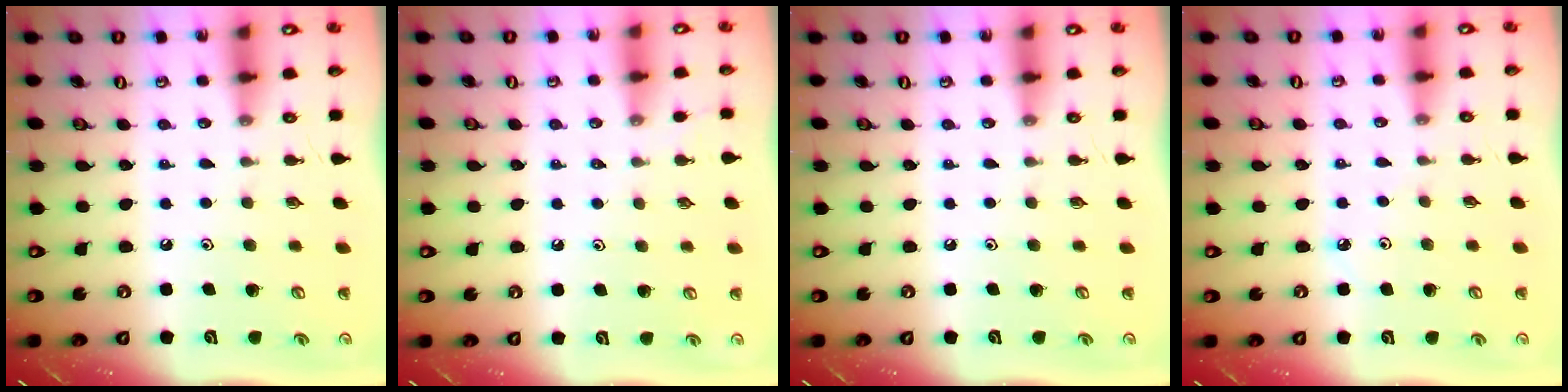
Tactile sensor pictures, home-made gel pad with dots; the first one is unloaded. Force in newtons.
{"total": 0.9, "press": 0.9, "slide": 0.2}
{"total": 0.0}
{"total": 2.6, "press": 2.6, "slide": 0.2}